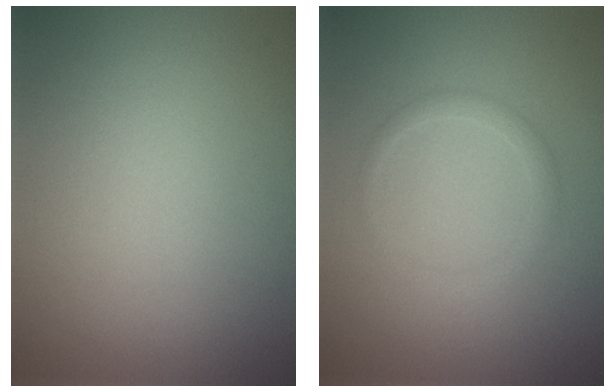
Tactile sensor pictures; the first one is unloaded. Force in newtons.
{"total": 1.3, "press": 1.3, "slide": 0.1}